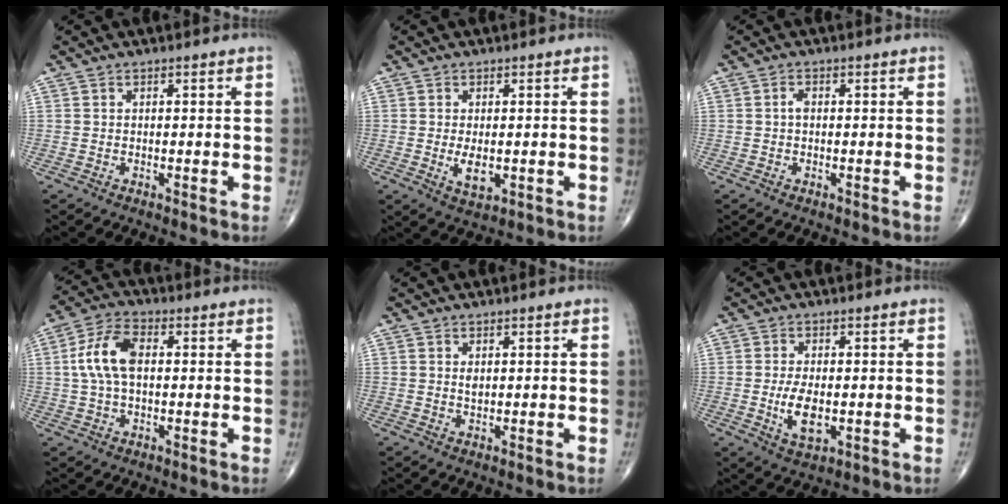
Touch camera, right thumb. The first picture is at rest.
{"total": 3.8, "force": [-0.5, 1.9, 3.3], "torque": [-0.052, -0.008, -0.004]}
{"total": 1.1, "force": [-0.1, 0.7, 0.9], "torque": [-0.014, 0.002, -0.004]}
{"total": 9.3, "force": [1.0, 5.1, 7.7], "torque": [-0.159, 0.020, 0.016]}
{"total": 1.3, "force": [0.4, 0.7, 1.0], "torque": [-0.015, -0.002, 0.009]}
{"total": 6.3, "force": [-1.0, 3.1, 5.4], "torque": [-0.096, -0.009, -0.012]}